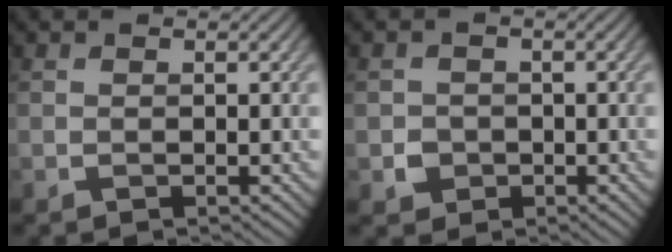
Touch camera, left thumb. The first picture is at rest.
{"total": 2.2, "force": [-0.6, 2.1, 0.5], "torque": [-0.006, 0.000, -0.012]}